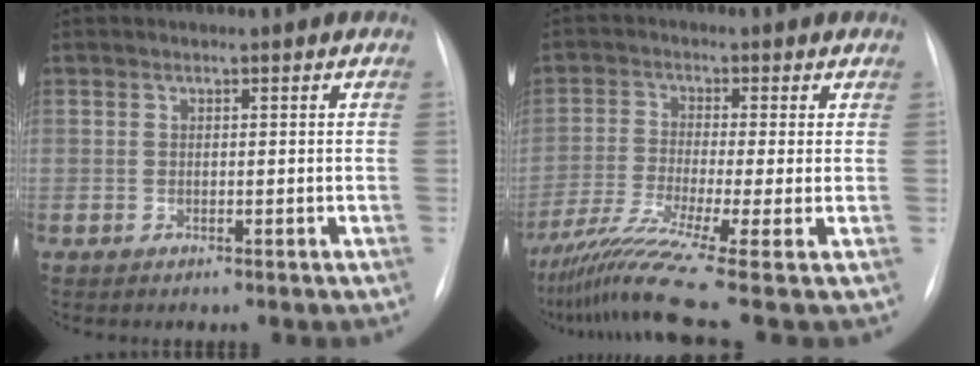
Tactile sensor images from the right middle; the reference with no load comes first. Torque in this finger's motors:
{"motor_torque": [0.28, -1.17, 0.04, 0.08]}